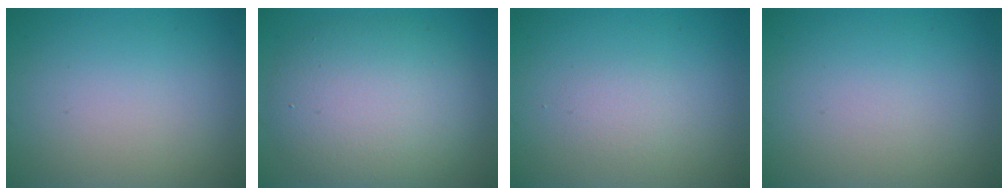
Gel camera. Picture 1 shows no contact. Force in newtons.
{"total": 8.3, "press": 8.3, "slide": 0.3}
{"total": 1.2, "press": 1.2, "slide": 0.0}
{"total": 0.0}